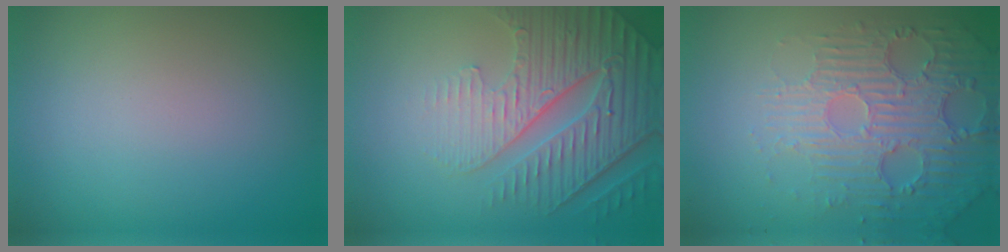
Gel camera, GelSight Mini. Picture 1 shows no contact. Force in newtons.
{"total": 6.1, "press": 4.9, "slide": 3.5}
{"total": 5.8, "press": 3.9, "slide": 4.3}